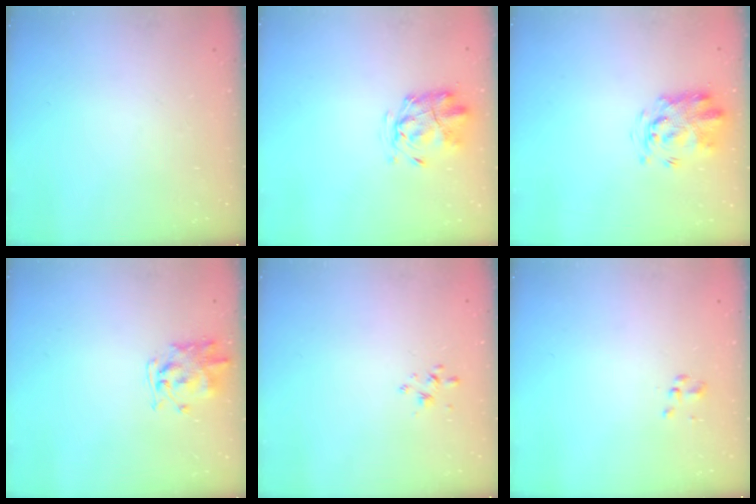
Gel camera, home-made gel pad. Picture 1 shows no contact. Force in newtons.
{"total": 2.4, "press": 2.3, "slide": 0.5}
{"total": 3.3, "press": 3.2, "slide": 0.8}
{"total": 1.7, "press": 1.6, "slide": 0.1}
{"total": 2.1, "press": 1.9, "slide": 0.8}
{"total": 1.8, "press": 1.7, "slide": 0.5}